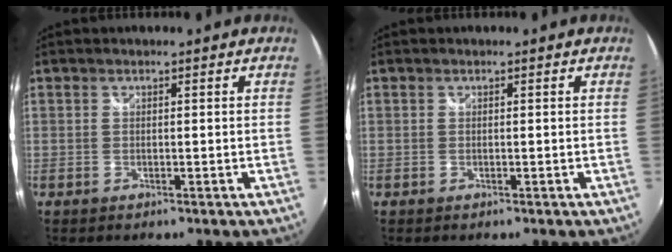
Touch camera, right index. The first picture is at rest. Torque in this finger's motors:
{"motor_torque": [0.32, 0.32, 0.00, 0.00]}